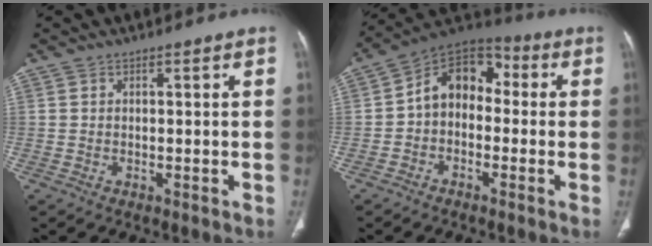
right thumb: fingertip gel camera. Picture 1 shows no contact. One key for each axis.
{"total": 10.7, "fx": -0.5, "fy": 7.9, "fz": 7.3, "tx": -0.087, "ty": 0.043, "tz": -0.029}